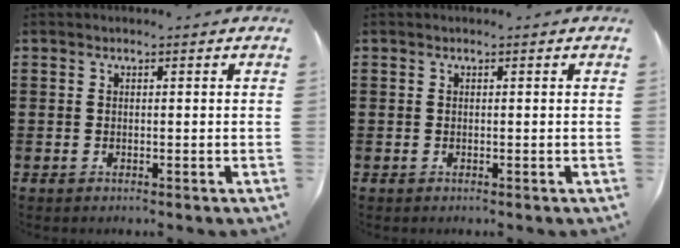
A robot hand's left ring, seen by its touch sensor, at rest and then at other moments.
{"total": 0.0}